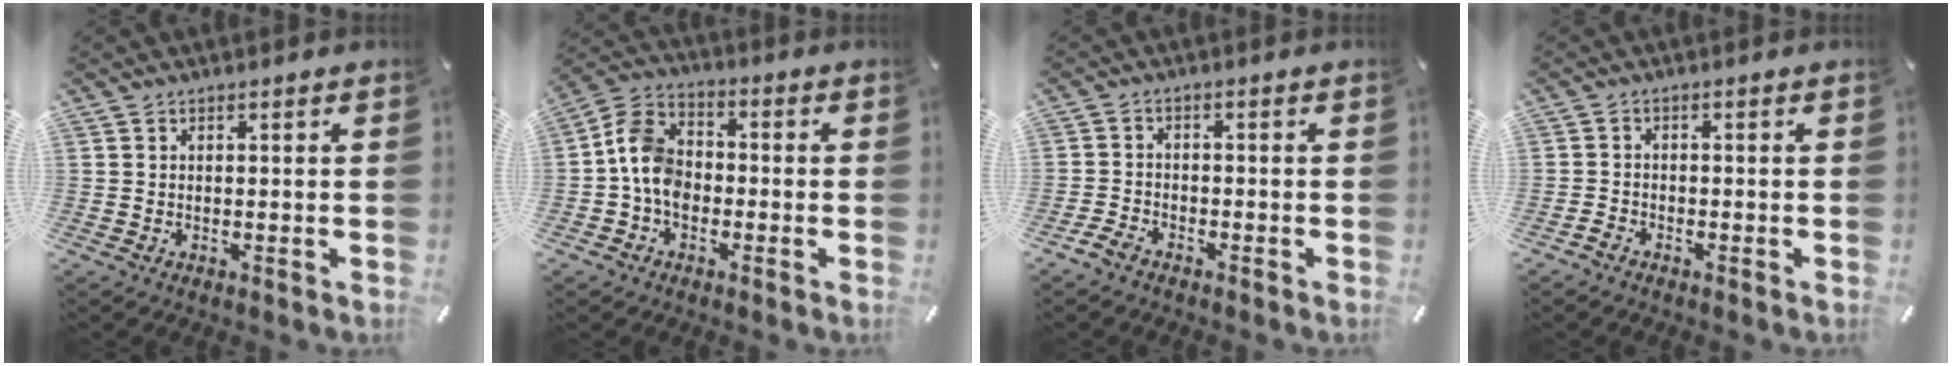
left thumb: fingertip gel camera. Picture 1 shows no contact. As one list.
[{"total": 8.5, "force": [-2.2, 6.5, 5.0], "torque": [-0.114, 0.022, -0.041]}, {"total": 2.9, "force": [-2.5, 1.3, 0.8], "torque": [-0.029, 0.009, -0.052]}, {"total": 1.6, "force": [-1.4, 0.6, 0.4], "torque": [-0.008, 0.006, -0.029]}]